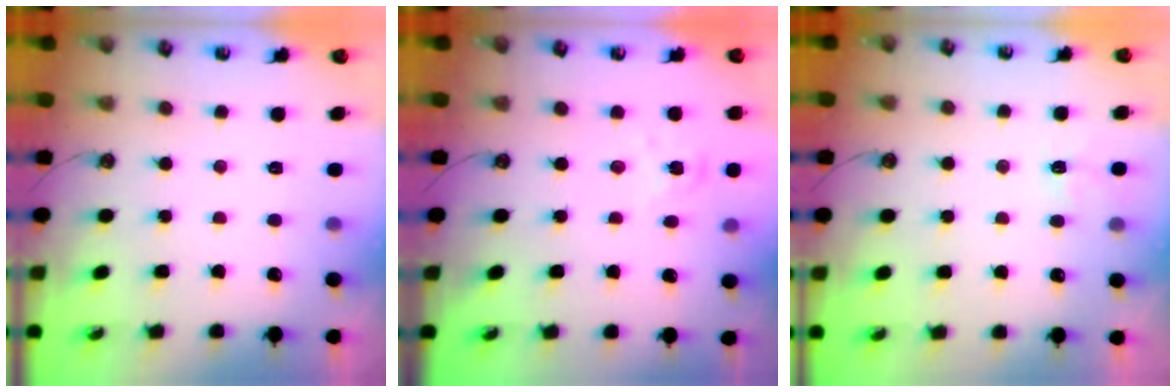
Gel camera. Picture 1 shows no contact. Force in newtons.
{"total": 4.3, "press": 4.3, "slide": 0.5}
{"total": 3.7, "press": 3.7, "slide": 0.5}